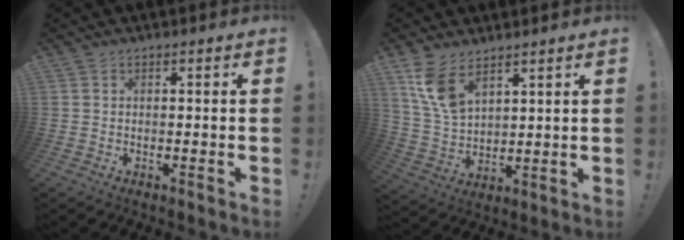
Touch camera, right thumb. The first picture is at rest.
{"total": 9.9, "force": [6.6, 4.9, 5.6], "torque": [-0.115, -0.029, 0.129]}